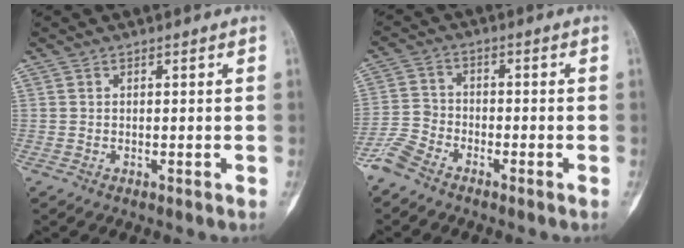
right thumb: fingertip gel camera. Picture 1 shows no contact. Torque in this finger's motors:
{"motor_torque": [3.64, 1.37, 1.46, -1.30, 0.34]}